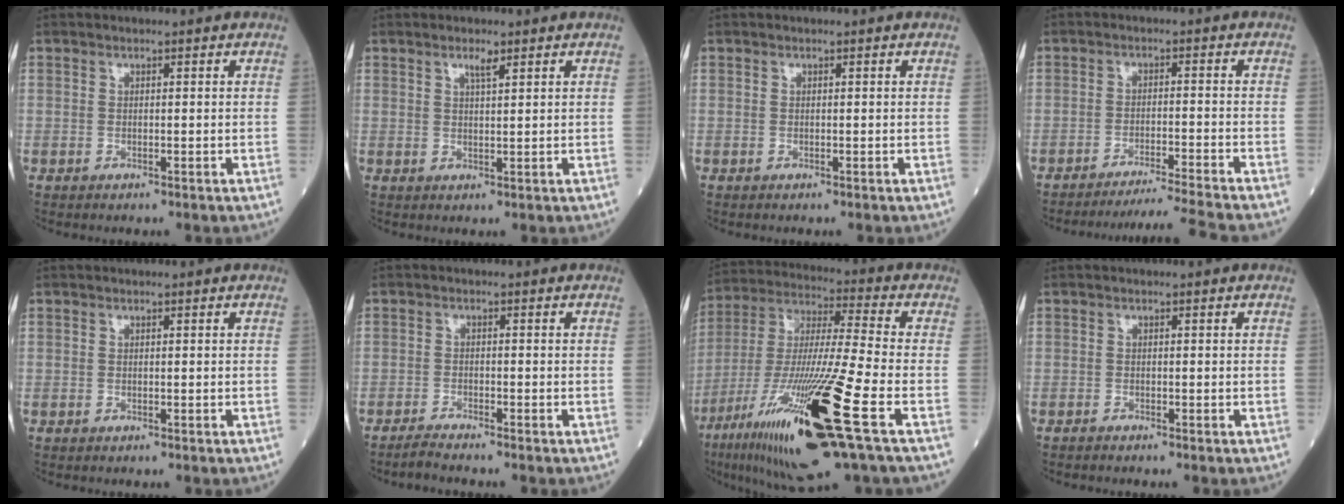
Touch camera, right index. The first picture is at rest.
{"total": 1.9, "force": [1.3, 0.2, 1.4], "torque": [-0.029, -0.002, 0.024]}
{"total": 0.0}
{"total": 9.8, "force": [-9.0, -3.2, 2.2], "torque": [-0.018, -0.021, -0.142]}
{"total": 0.0}
{"total": 2.1, "force": [-2.0, -0.4, 0.3], "torque": [-0.012, -0.010, -0.042]}
{"total": 24.0, "force": [-10.4, 1.0, 21.7], "torque": [-0.406, -0.052, -0.186]}
{"total": 0.5, "force": [-0.5, -0.1, 0.0], "torque": [-0.002, -0.002, -0.013]}